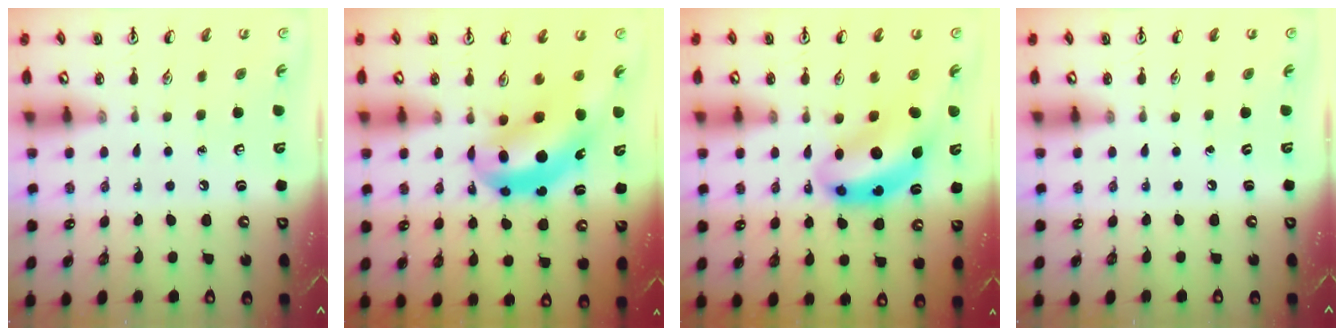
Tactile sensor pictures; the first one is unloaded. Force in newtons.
{"total": 7.3, "press": 7.0, "slide": 2.1}
{"total": 9.4, "press": 9.0, "slide": 2.8}
{"total": 0.0}